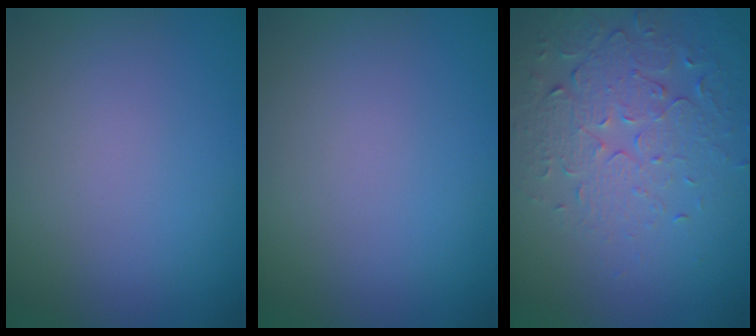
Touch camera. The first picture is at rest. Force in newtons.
{"total": 0.0}
{"total": 5.4, "press": 3.6, "slide": 4.0}